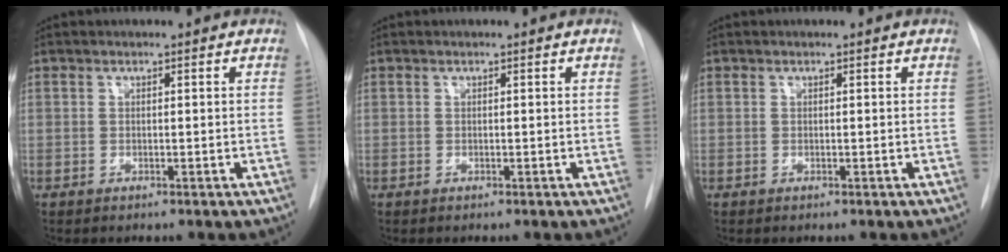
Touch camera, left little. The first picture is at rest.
{"total": 0.0}
{"total": 0.0}